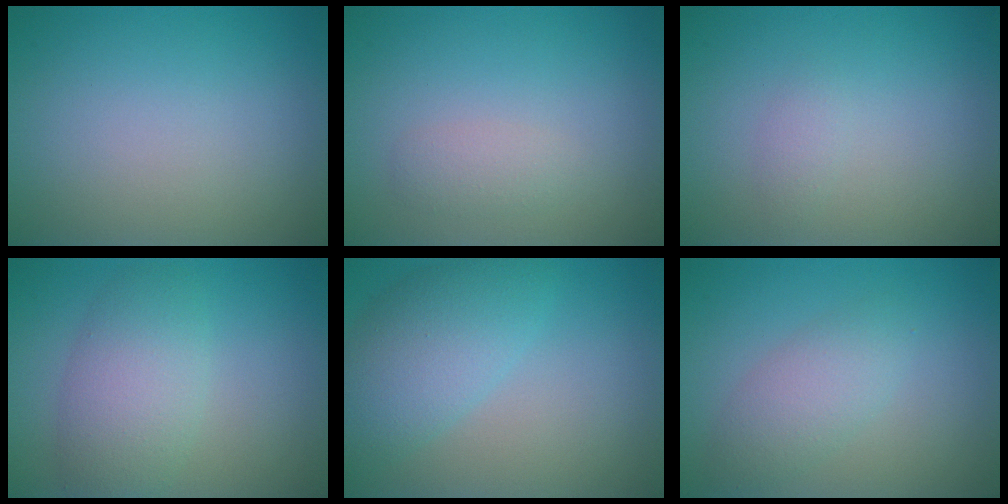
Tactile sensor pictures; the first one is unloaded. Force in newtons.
{"total": 1.3, "press": 1.3, "slide": 0.1}
{"total": 0.9, "press": 0.9, "slide": 0.0}
{"total": 4.7, "press": 4.7, "slide": 0.1}
{"total": 5.2, "press": 5.2, "slide": 0.2}
{"total": 2.7, "press": 2.7, "slide": 0.0}